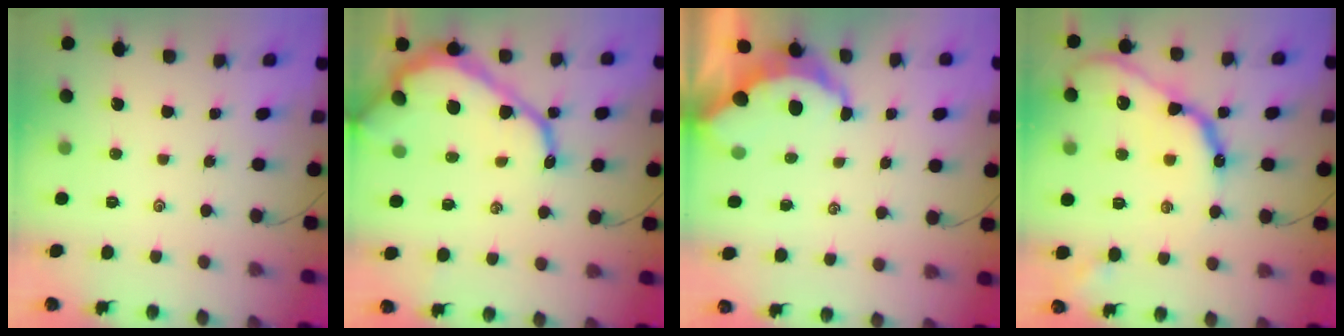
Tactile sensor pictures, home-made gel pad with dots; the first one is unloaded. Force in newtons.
{"total": 16.2, "press": 16.2, "slide": 1.5}
{"total": 5.2, "press": 5.2, "slide": 0.6}
{"total": 16.3, "press": 16.2, "slide": 1.1}